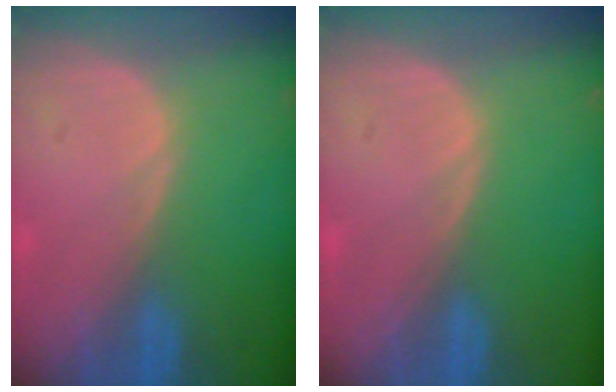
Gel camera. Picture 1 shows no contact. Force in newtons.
{"total": 0.0}